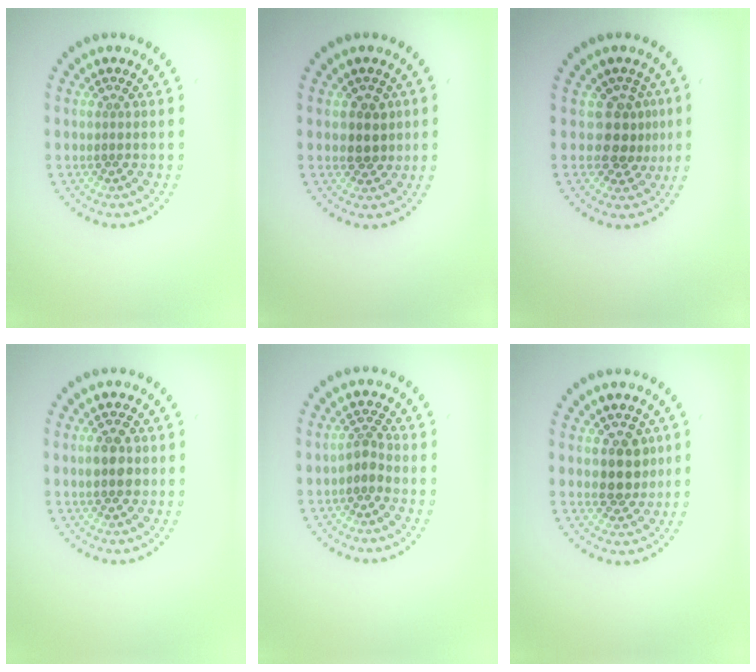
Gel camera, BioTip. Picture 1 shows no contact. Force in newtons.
{"total": 2.2, "press": 2.0, "slide": 0.9}
{"total": 2.8, "press": 2.1, "slide": 1.8}
{"total": 2.6, "press": 2.6, "slide": 0.1}
{"total": 1.8, "press": 1.3, "slide": 1.1}
{"total": 3.0, "press": 2.8, "slide": 1.2}